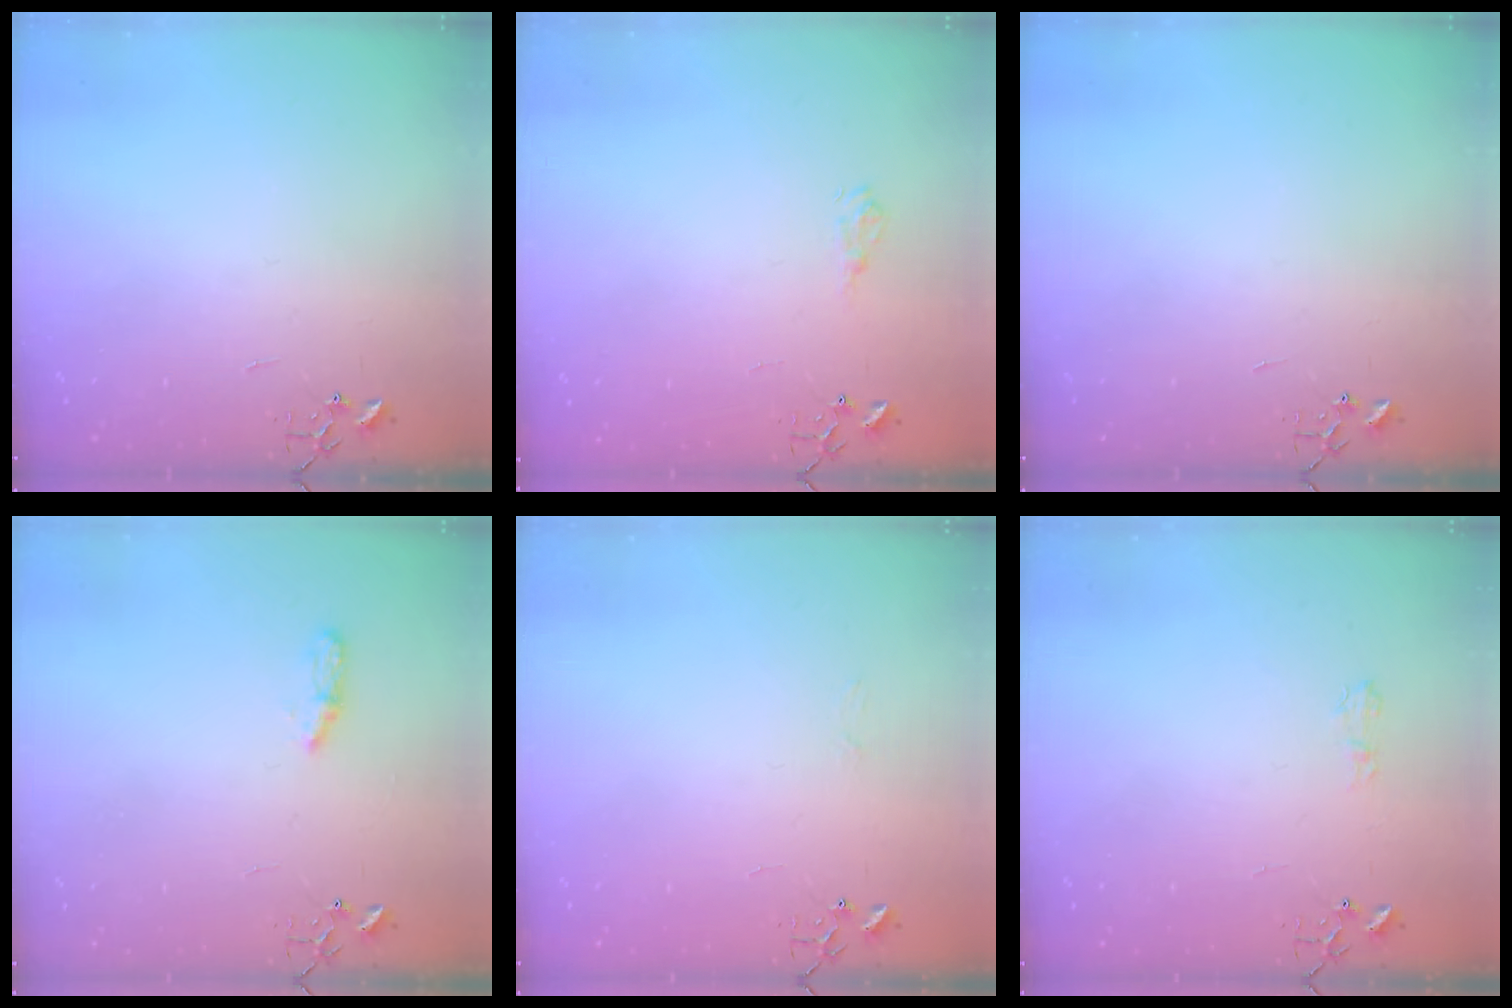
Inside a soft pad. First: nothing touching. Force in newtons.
{"total": 6.6, "press": 6.5, "slide": 0.9}
{"total": 0.0}
{"total": 4.9, "press": 4.8, "slide": 0.6}
{"total": 3.0, "press": 3.0, "slide": 0.3}
{"total": 5.0, "press": 5.0, "slide": 0.6}